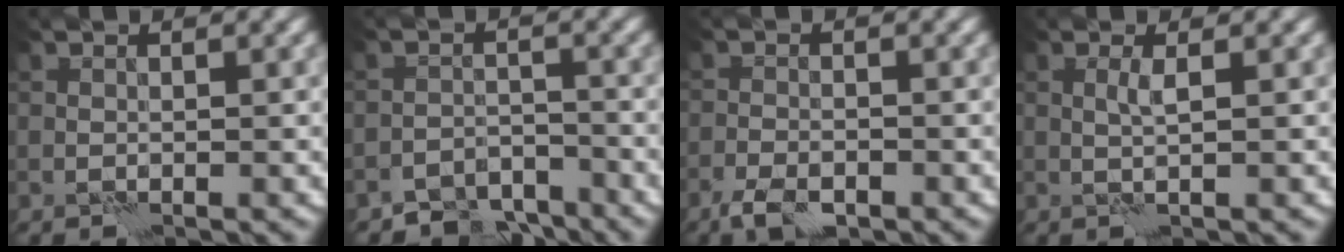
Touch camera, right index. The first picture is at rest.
{"total": 4.4, "force": [-4.0, 1.8, 0.6], "torque": [0.004, -0.005, -0.072]}
{"total": 3.0, "force": [-2.2, 1.2, 1.7], "torque": [-0.031, -0.002, -0.045]}
{"total": 1.1, "force": [0.3, -0.3, 1.0], "torque": [-0.025, 0.003, 0.005]}